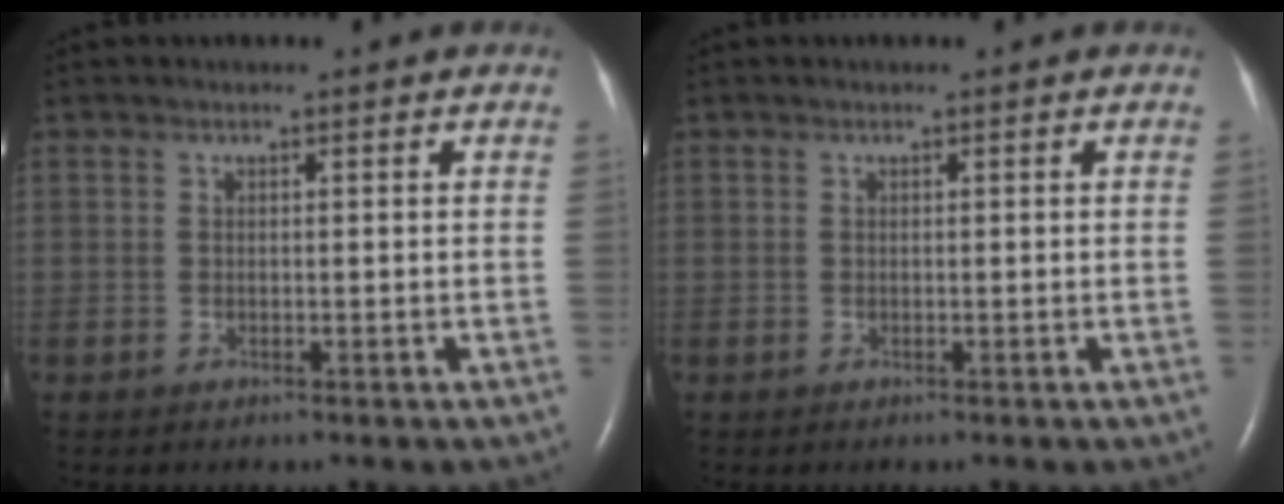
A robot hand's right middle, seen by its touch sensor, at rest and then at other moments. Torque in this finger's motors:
{"motor_torque": [-0.15, -0.01, -0.05, -0.01]}